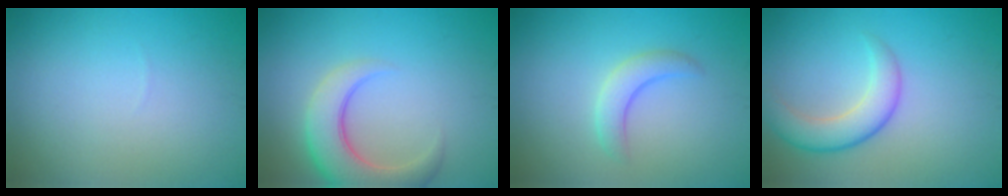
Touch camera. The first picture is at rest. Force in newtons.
{"total": 5.8, "press": 5.8, "slide": 0.5}
{"total": 2.5, "press": 2.5, "slide": 0.2}
{"total": 4.0, "press": 4.0, "slide": 0.2}